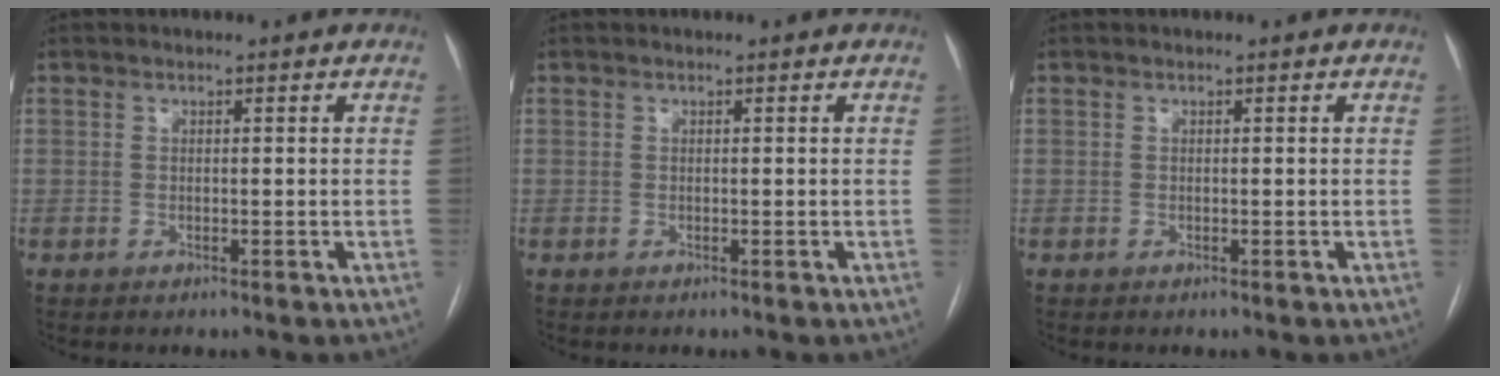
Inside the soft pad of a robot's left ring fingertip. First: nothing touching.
{"total": 0.0}
{"total": 0.0}